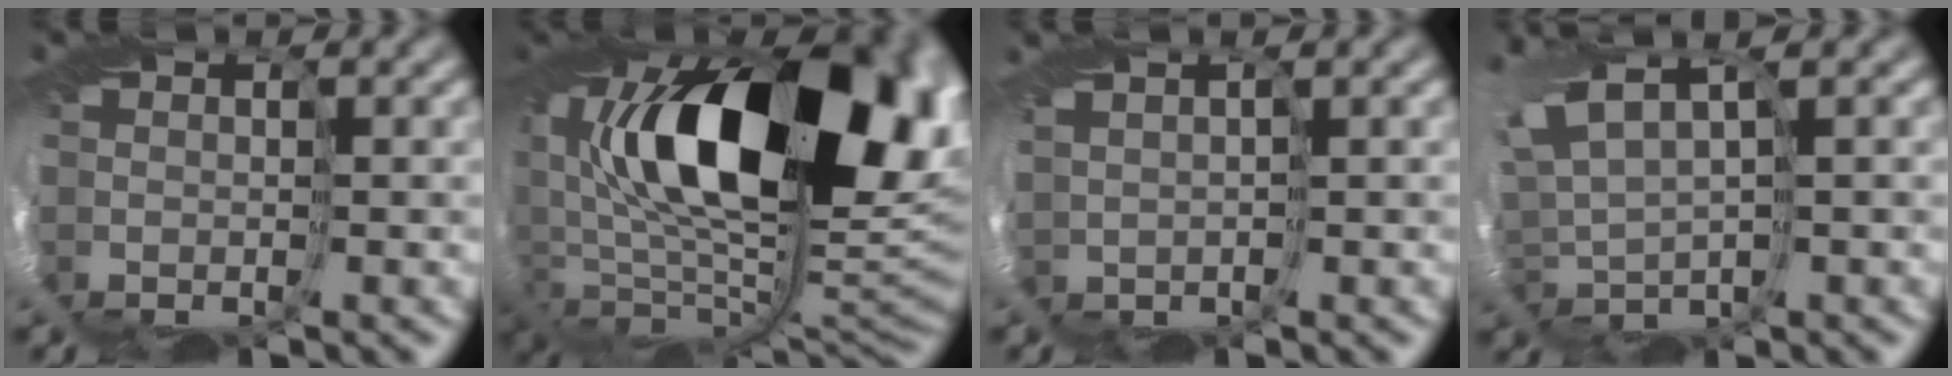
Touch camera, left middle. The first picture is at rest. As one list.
[{"total": 15.9, "force": [4.1, 8.4, 12.8], "torque": [-0.213, -0.043, 0.106]}, {"total": 2.6, "force": [0.6, -1.9, -1.6], "torque": [0.021, 0.006, 0.016]}, {"total": 2.1, "force": [1.3, -1.2, 1.0], "torque": [-0.043, 0.007, 0.018]}]